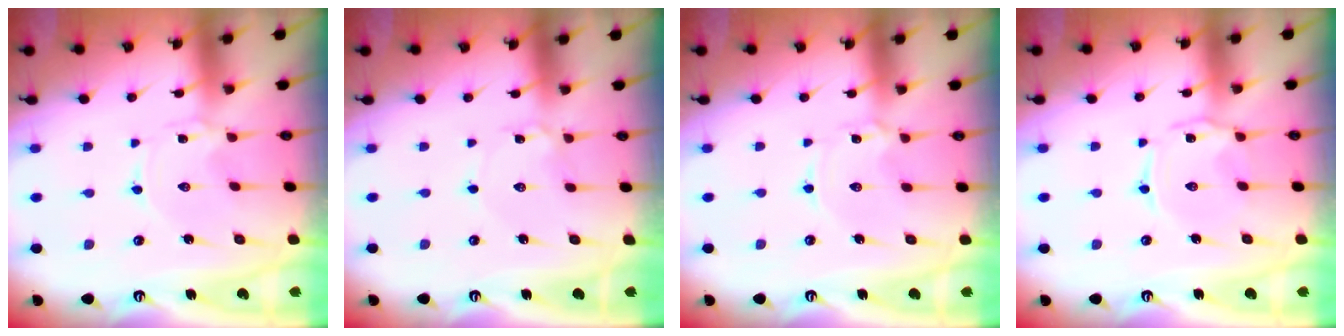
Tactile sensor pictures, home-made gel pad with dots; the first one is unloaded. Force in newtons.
{"total": 1.5, "press": 1.5, "slide": 0.1}
{"total": 0.9, "press": 0.9, "slide": 0.1}
{"total": 1.7, "press": 1.7, "slide": 0.4}